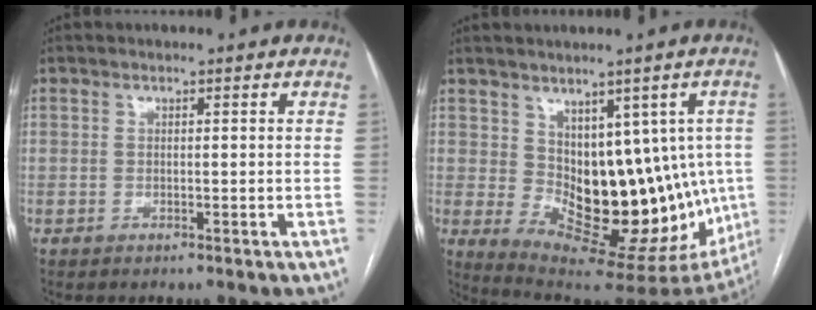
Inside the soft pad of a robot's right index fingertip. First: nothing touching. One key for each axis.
{"total": 16.4, "fx": 0.3, "fy": 8.5, "fz": 14.1, "tx": -0.171, "ty": 0.006, "tz": 0.030}